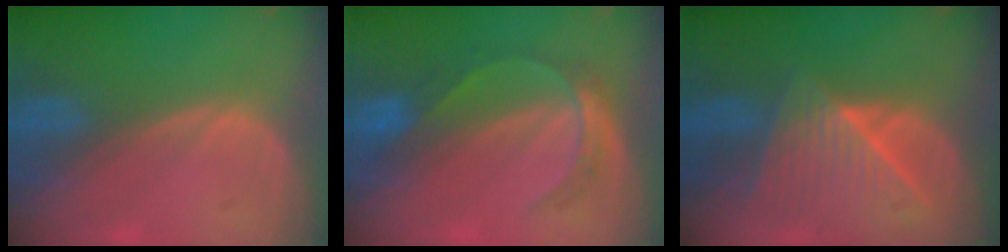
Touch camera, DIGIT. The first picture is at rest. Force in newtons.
{"total": 5.5, "press": 5.0, "slide": 2.2}
{"total": 8.3, "press": 7.6, "slide": 3.5}